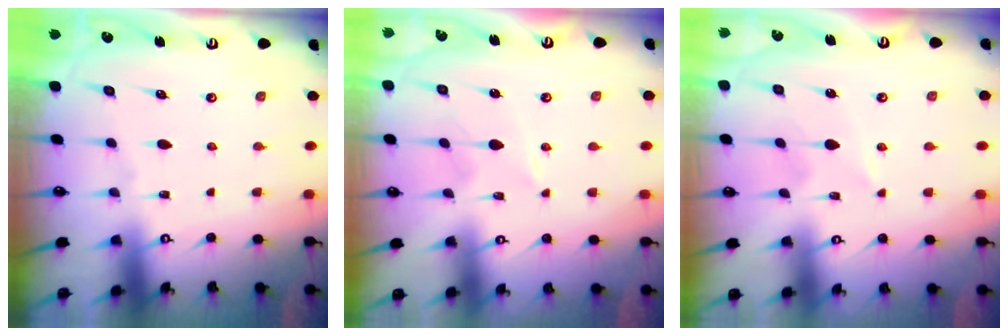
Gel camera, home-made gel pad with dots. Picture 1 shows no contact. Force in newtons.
{"total": 2.7, "press": 2.7, "slide": 0.4}
{"total": 2.2, "press": 2.2, "slide": 0.3}